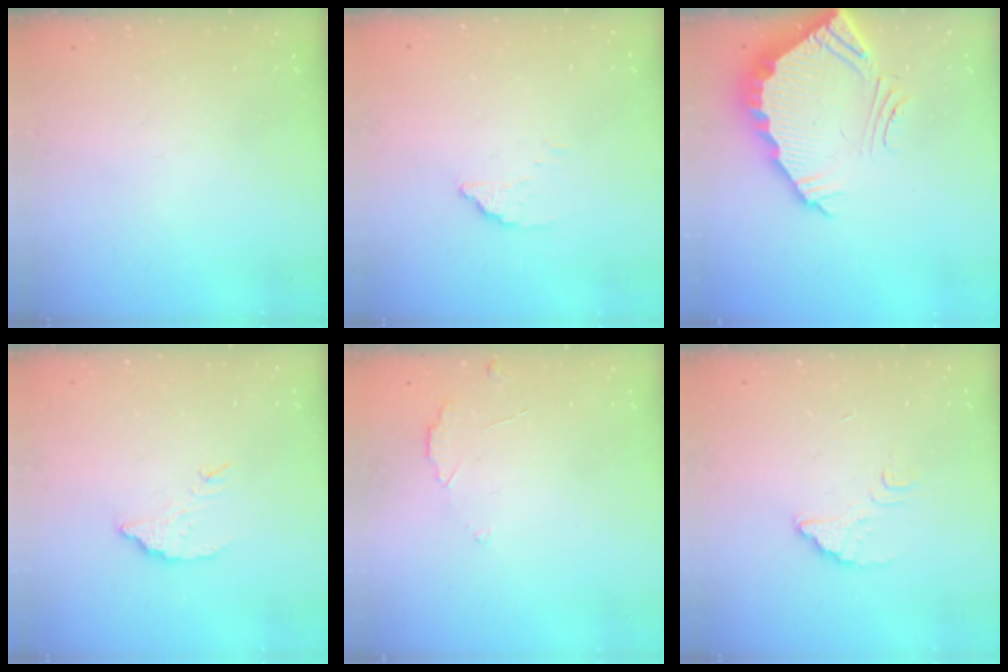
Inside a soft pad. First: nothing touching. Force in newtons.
{"total": 1.8, "press": 1.8, "slide": 0.1}
{"total": 5.2, "press": 5.2, "slide": 0.4}
{"total": 4.4, "press": 4.4, "slide": 0.2}
{"total": 2.7, "press": 2.6, "slide": 0.3}
{"total": 4.4, "press": 4.4, "slide": 0.3}